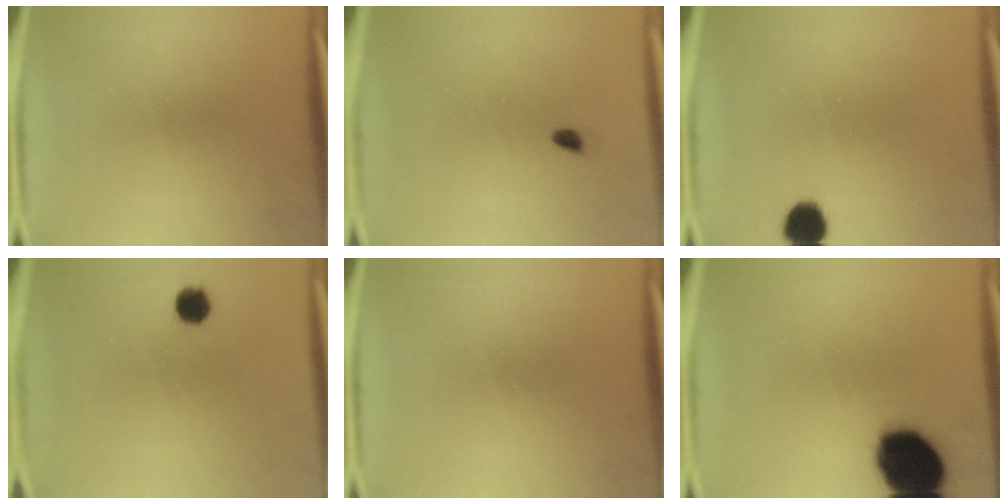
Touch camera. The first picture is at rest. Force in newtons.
{"total": 0.6}
{"total": 5.5}
{"total": 4.1}
{"total": 0.0}
{"total": 18.7}